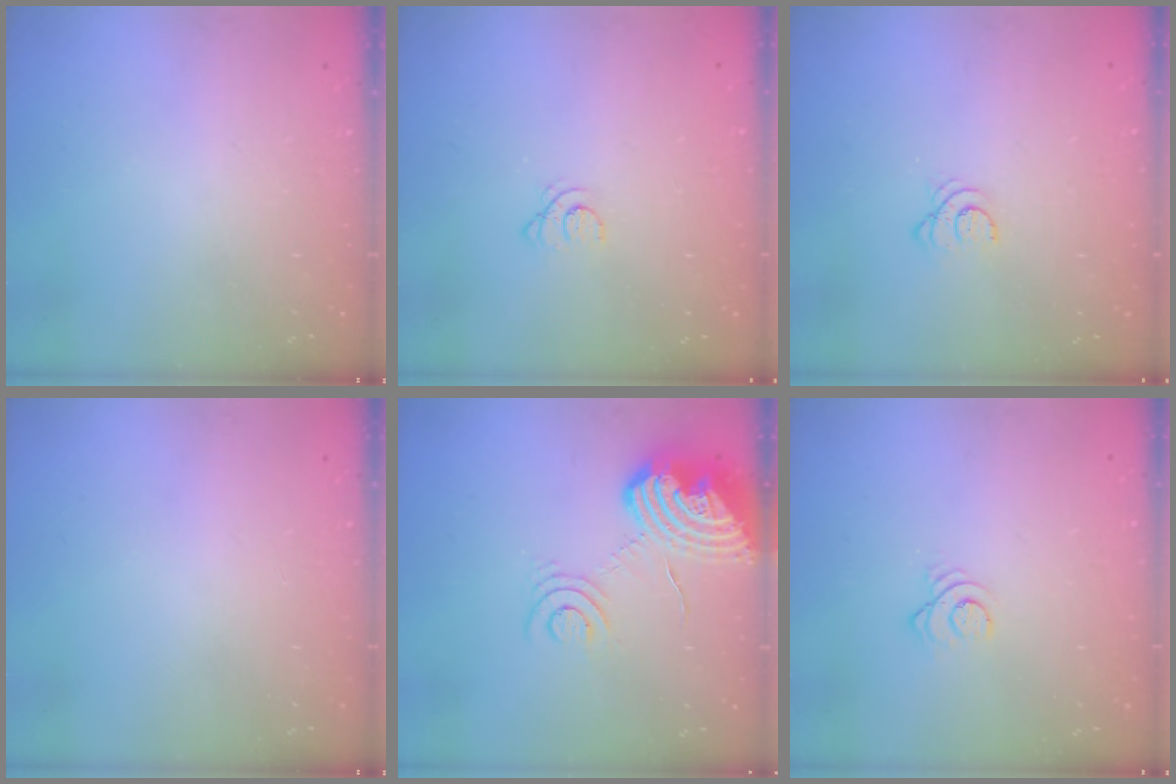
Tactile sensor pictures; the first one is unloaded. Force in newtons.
{"total": 1.6, "press": 1.6, "slide": 0.2}
{"total": 3.2, "press": 3.2, "slide": 0.3}
{"total": 0.0}
{"total": 14.5, "press": 14.4, "slide": 2.0}
{"total": 3.0, "press": 3.0, "slide": 0.4}